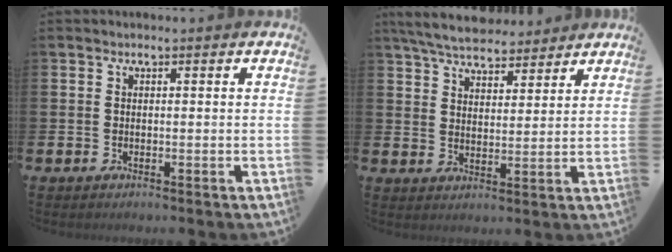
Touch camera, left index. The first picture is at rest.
{"total": 6.2, "force": [6.0, 1.4, 1.1], "torque": [-0.038, -0.025, 0.108]}